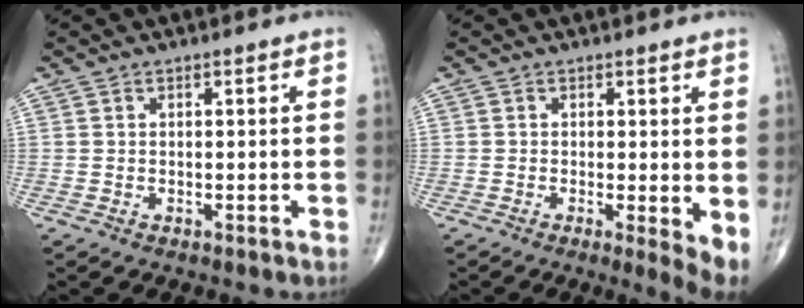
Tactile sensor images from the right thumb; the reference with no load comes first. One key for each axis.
{"total": 4.2, "fx": 0.0, "fy": 0.9, "fz": 4.1, "tx": -0.065, "ty": -0.014, "tz": -0.004}